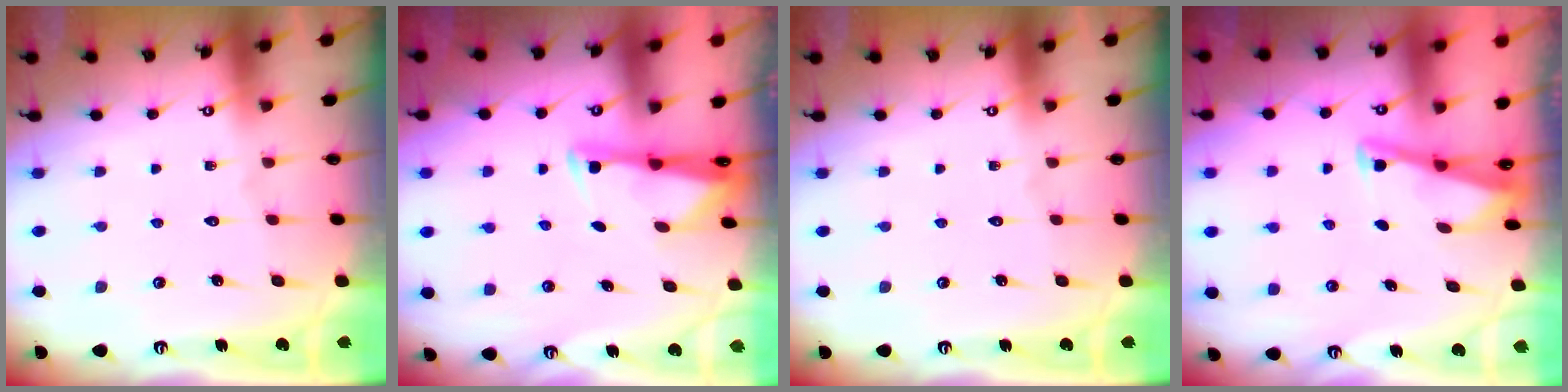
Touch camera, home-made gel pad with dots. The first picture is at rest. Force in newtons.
{"total": 2.7, "press": 2.7, "slide": 0.4}
{"total": 0.0}
{"total": 2.9, "press": 2.9, "slide": 0.3}